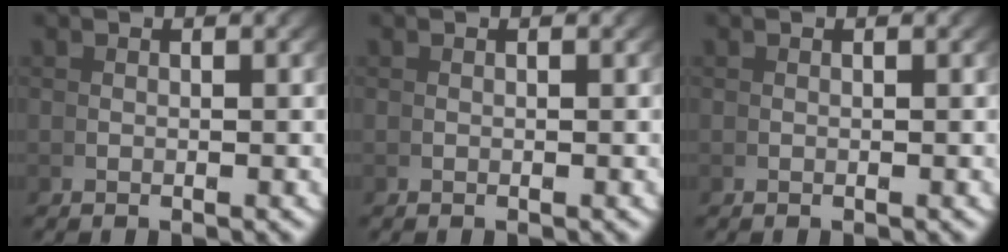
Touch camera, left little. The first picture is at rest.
{"total": 0.0}
{"total": 0.0}